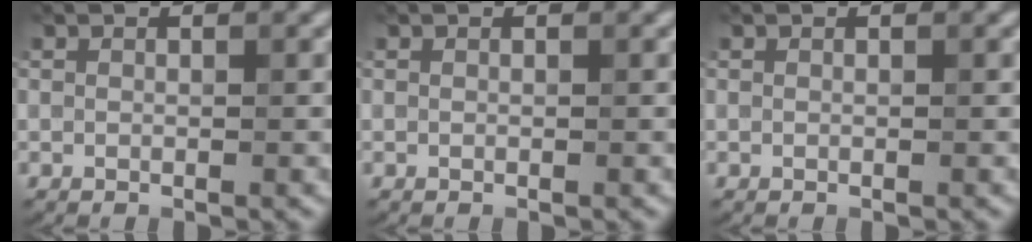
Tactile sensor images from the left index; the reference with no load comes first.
{"total": 0.0}
{"total": 0.0}